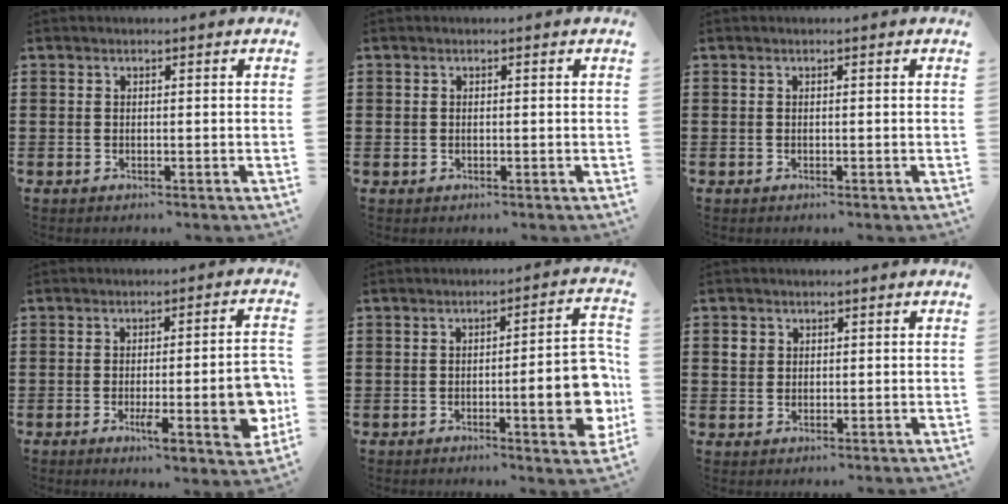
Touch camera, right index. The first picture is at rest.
{"total": 0.0}
{"total": 0.0}
{"total": 10.1, "force": [-2.3, 2.0, 9.6], "torque": [-0.134, -0.017, -0.037]}
{"total": 10.4, "force": [-2.1, 2.2, 10.0], "torque": [-0.126, -0.012, -0.034]}
{"total": 1.7, "force": [0.6, 1.5, 0.6], "torque": [-0.016, 0.006, 0.011]}